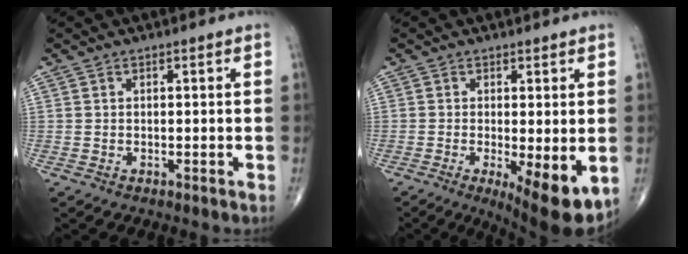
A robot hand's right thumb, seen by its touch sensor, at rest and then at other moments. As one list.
[{"total": 10.1, "force": [-2.6, 3.0, 9.3], "torque": [-0.132, -0.025, -0.032]}]